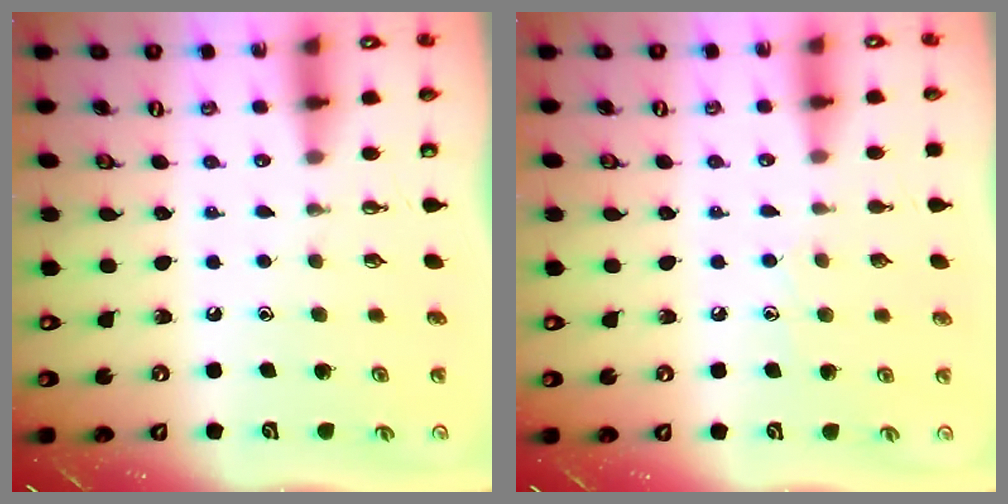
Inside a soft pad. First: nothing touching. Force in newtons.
{"total": 5.3, "press": 5.2, "slide": 0.5}